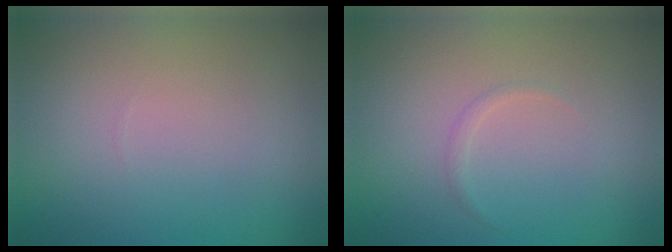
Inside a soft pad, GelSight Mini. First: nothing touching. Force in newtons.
{"total": 0.5, "press": 0.5, "slide": 0.0}